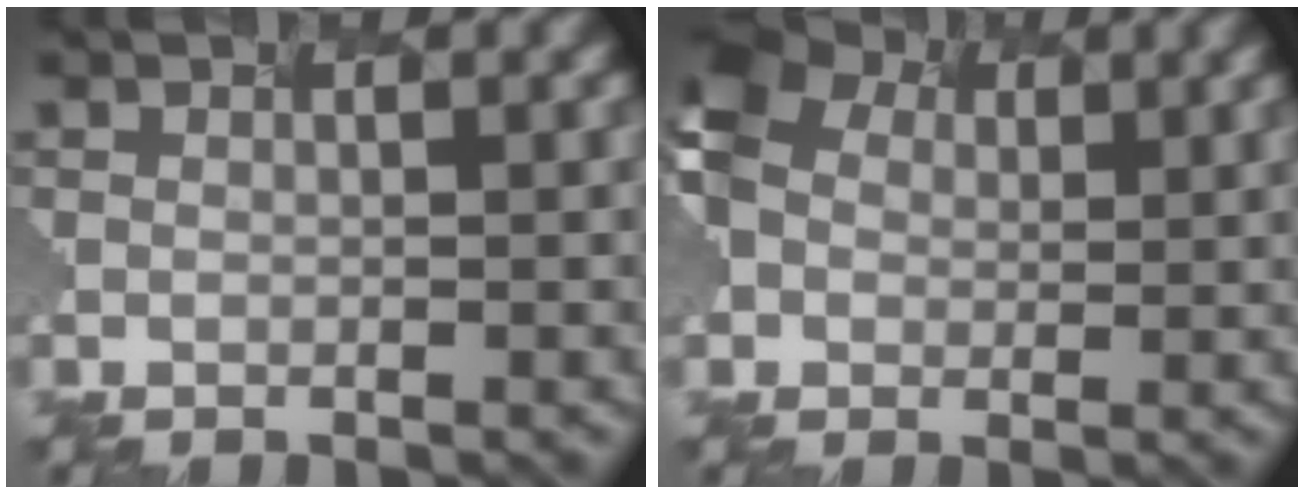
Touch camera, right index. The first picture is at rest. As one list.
[{"total": 5.5, "force": [1.6, 4.6, 2.4], "torque": [-0.090, 0.016, 0.026]}]